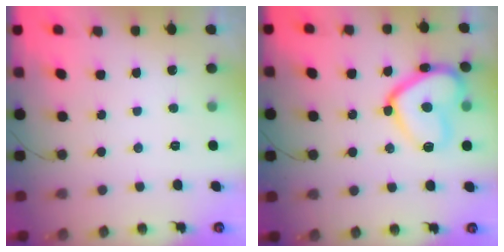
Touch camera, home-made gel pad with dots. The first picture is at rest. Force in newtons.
{"total": 15.7, "press": 15.6, "slide": 1.4}